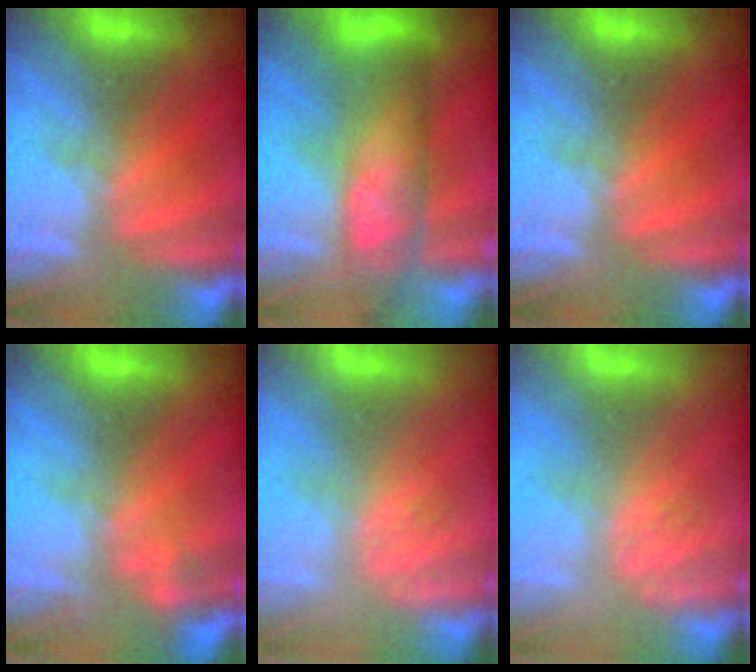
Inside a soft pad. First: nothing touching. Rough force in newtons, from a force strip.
{"total": 9.1}
{"total": 0.0}
{"total": 2.1}
{"total": 2.2}
{"total": 2.2}